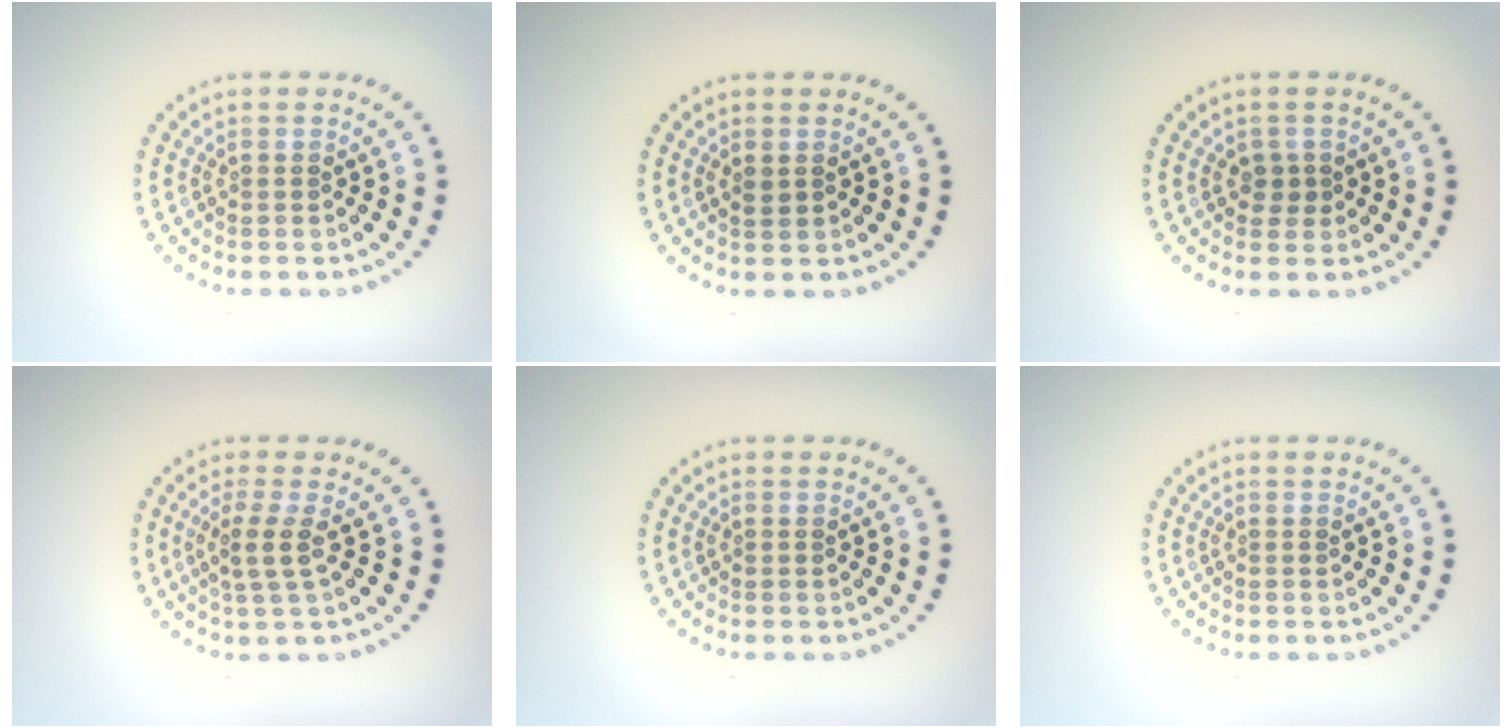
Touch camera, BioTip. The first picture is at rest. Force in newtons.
{"total": 1.0, "press": 1.0, "slide": 0.2}
{"total": 1.3, "press": 1.1, "slide": 0.7}
{"total": 2.3, "press": 1.8, "slide": 1.5}
{"total": 0.0}
{"total": 0.0}